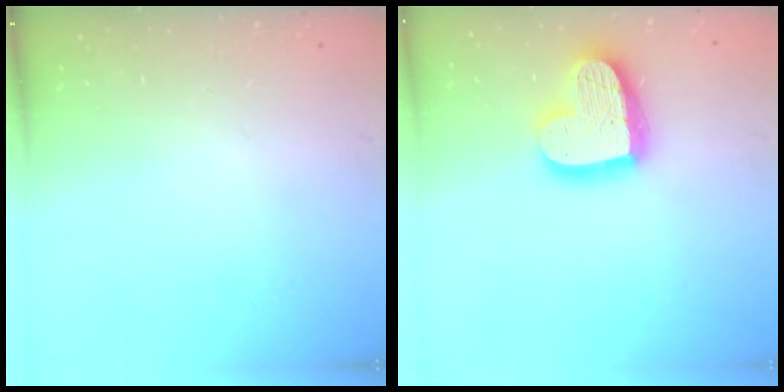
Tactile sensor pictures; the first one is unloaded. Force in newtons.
{"total": 19.6, "press": 19.5, "slide": 1.4}